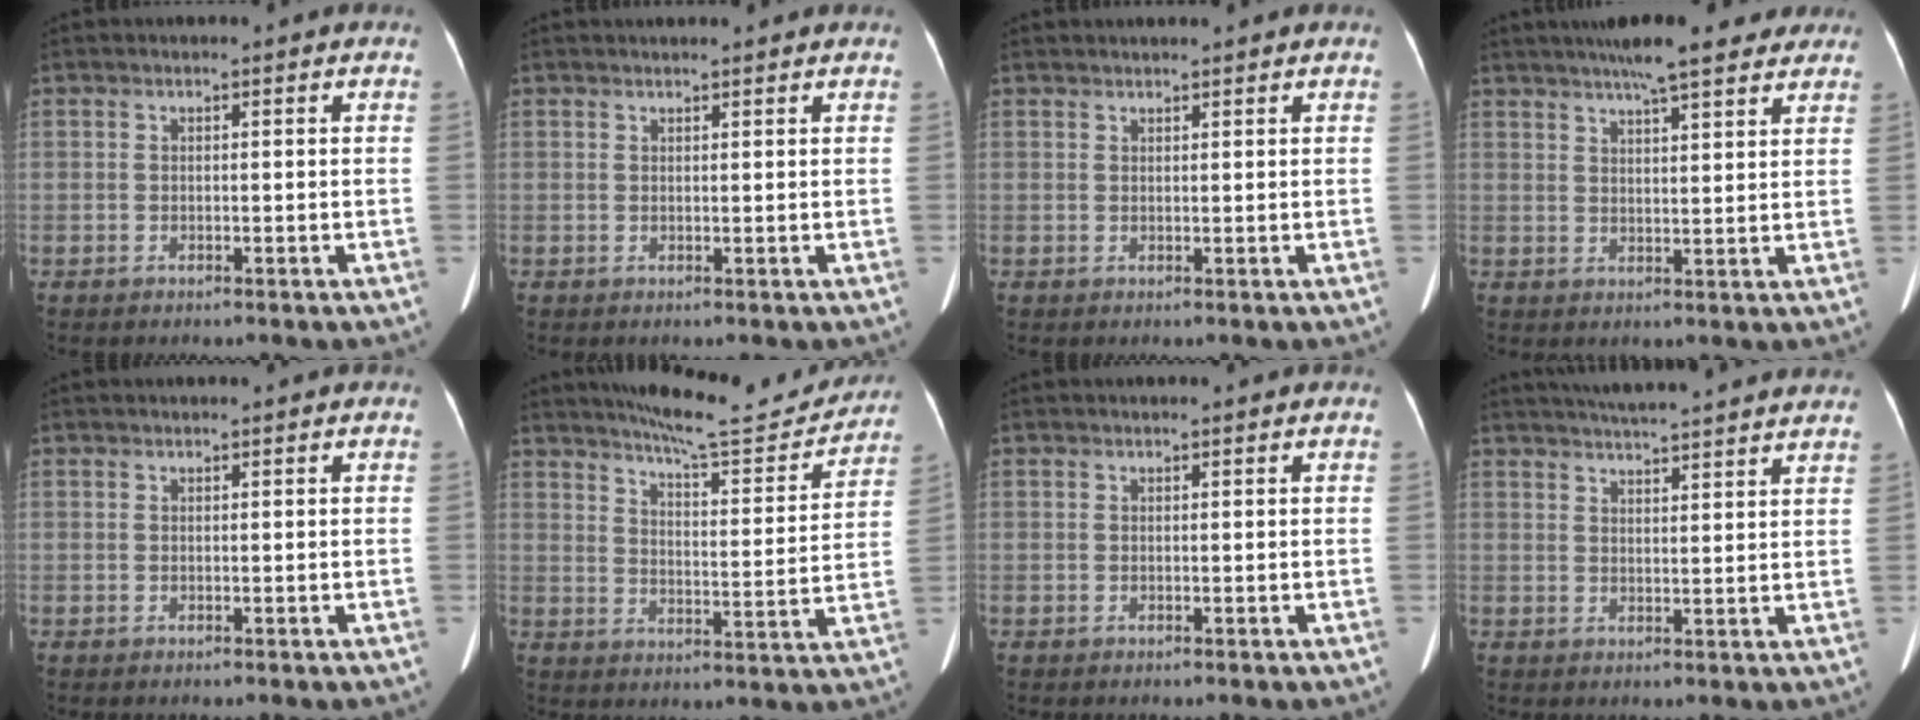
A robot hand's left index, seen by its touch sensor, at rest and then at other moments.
{"total": 2.6, "force": [2.5, 0.3, 0.9], "torque": [-0.013, 0.017, 0.032]}
{"total": 2.3, "force": [2.2, 0.3, 0.8], "torque": [-0.008, 0.024, 0.033]}
{"total": 12.2, "force": [9.9, 2.0, 6.8], "torque": [-0.098, 0.029, 0.134]}
{"total": 0.7, "force": [0.7, 0.1, 0.2], "torque": [-0.006, 0.014, 0.012]}
{"total": 15.8, "force": [14.9, 1.8, 5.0], "torque": [-0.073, -0.023, 0.198]}
{"total": 0.7, "force": [0.7, 0.1, 0.3], "torque": [-0.006, 0.010, 0.011]}
{"total": 16.1, "force": [14.8, 0.7, 6.4], "torque": [-0.101, 0.019, 0.191]}